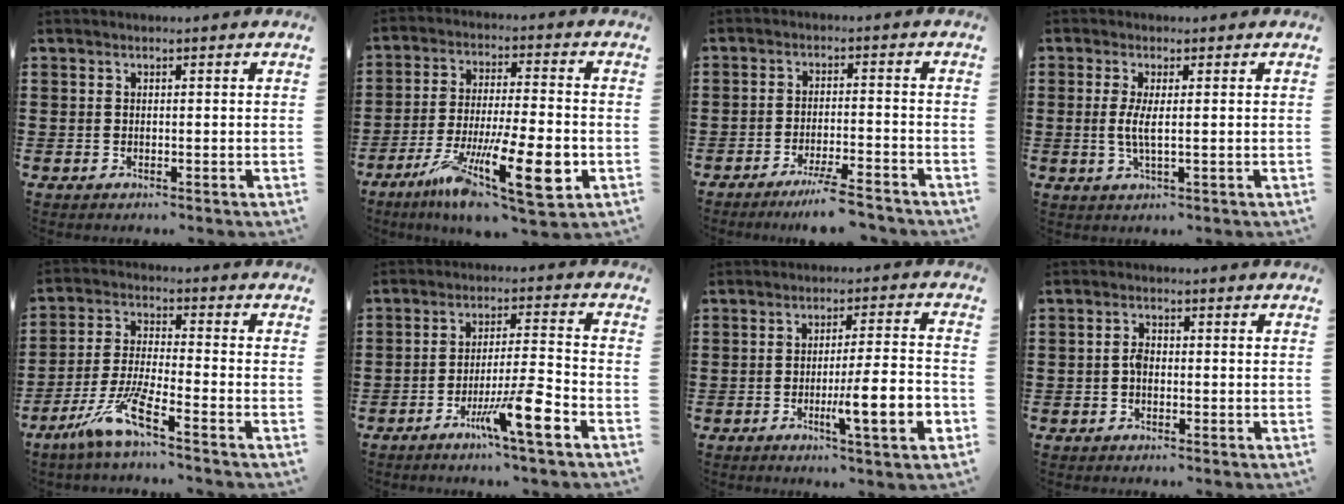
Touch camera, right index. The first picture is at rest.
{"total": 17.1, "force": [-7.5, 4.6, 14.6], "torque": [-0.265, 0.012, -0.113]}
{"total": 5.1, "force": [-4.4, -0.2, 2.7], "torque": [-0.050, -0.013, -0.081]}
{"total": 3.4, "force": [0.0, 0.2, 3.4], "torque": [-0.071, -0.010, -0.002]}
{"total": 8.2, "force": [-5.6, 0.2, 6.0], "torque": [-0.145, -0.023, -0.114]}
{"total": 9.8, "force": [-5.2, 0.4, 8.3], "torque": [-0.151, -0.007, -0.093]}
{"total": 9.9, "force": [-3.3, 1.1, 9.2], "torque": [-0.140, -0.007, -0.056]}
{"total": 2.0, "force": [-0.3, 1.1, 1.7], "torque": [-0.032, 0.002, -0.006]}